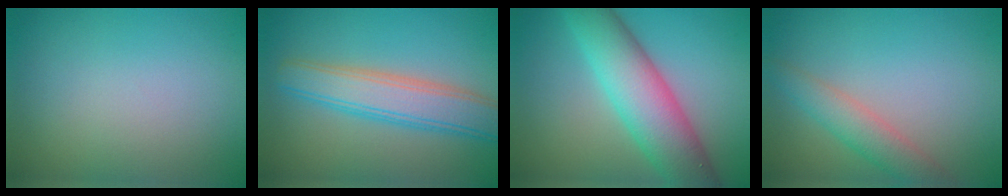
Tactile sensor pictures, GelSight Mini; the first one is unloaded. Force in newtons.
{"total": 5.6, "press": 5.6, "slide": 0.2}
{"total": 8.4, "press": 8.4, "slide": 0.2}
{"total": 3.2, "press": 3.2, "slide": 0.1}